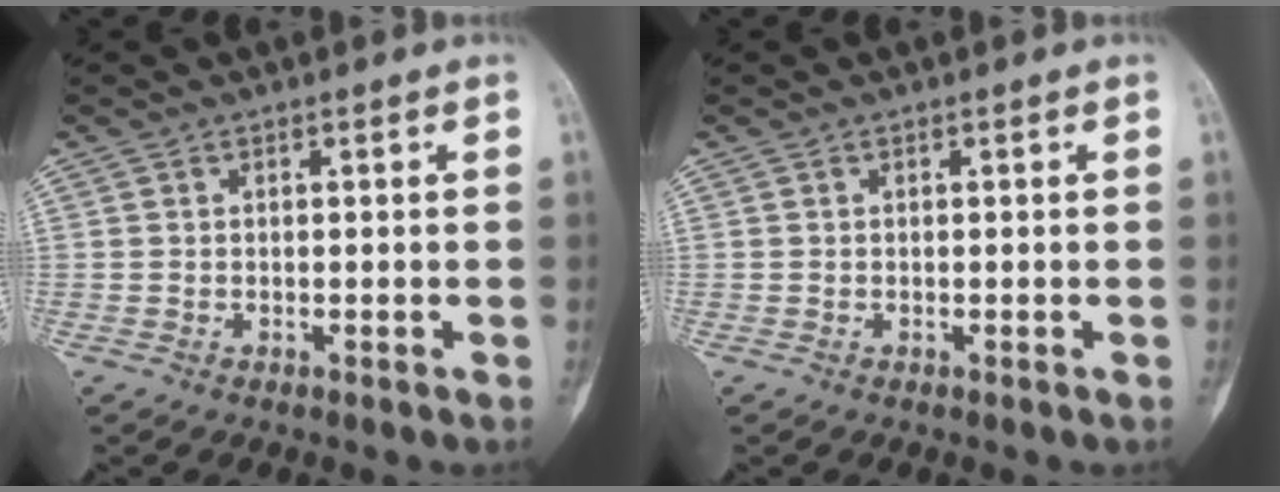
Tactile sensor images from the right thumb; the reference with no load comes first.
{"total": 0.0}